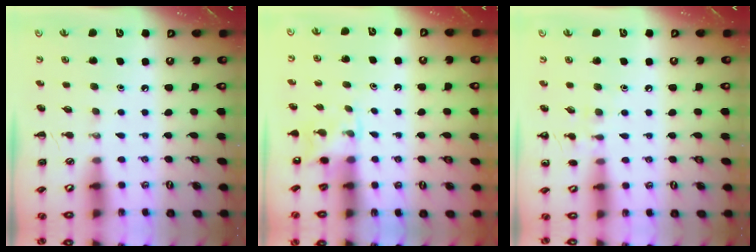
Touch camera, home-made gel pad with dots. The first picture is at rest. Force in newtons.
{"total": 4.3, "press": 4.1, "slide": 1.3}
{"total": 6.2, "press": 5.9, "slide": 2.0}